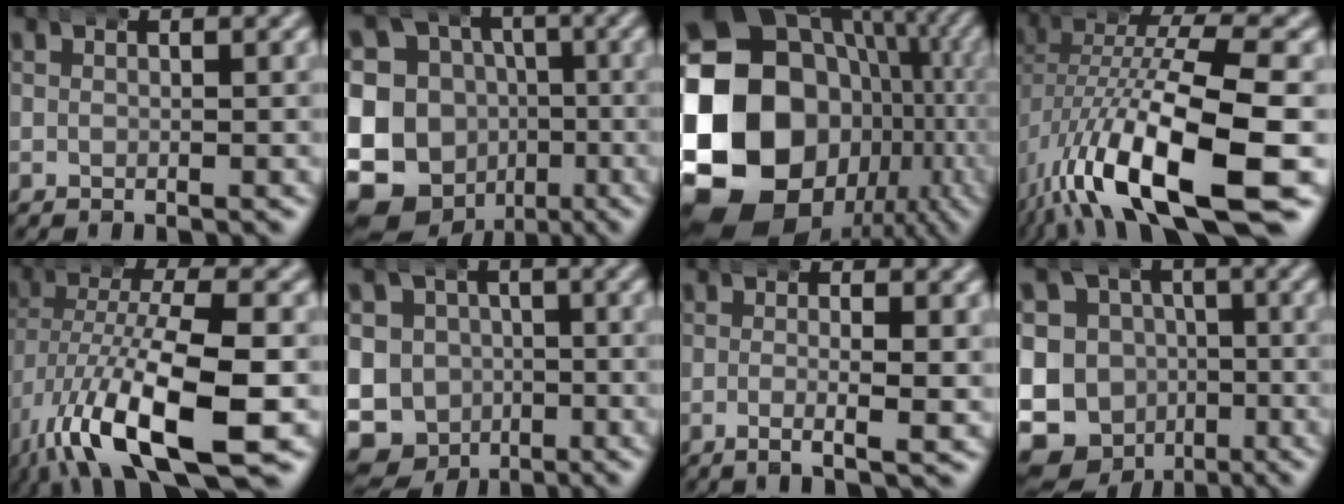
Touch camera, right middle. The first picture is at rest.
{"total": 20.3, "force": [-3.5, 18.1, 8.4], "torque": [-0.227, -0.077, -0.057]}
{"total": 25.7, "force": [-2.2, 19.5, 16.5], "torque": [-0.325, -0.065, -0.019]}
{"total": 11.7, "force": [-4.5, 5.0, 9.6], "torque": [-0.195, -0.030, -0.049]}
{"total": 9.3, "force": [-4.2, 3.4, 7.6], "torque": [-0.157, -0.030, -0.048]}
{"total": 17.8, "force": [-4.4, 16.7, 4.7], "torque": [-0.163, -0.070, -0.079]}
{"total": 2.5, "force": [-0.7, 0.0, 2.4], "torque": [-0.051, -0.012, -0.010]}
{"total": 20.2, "force": [-4.8, 18.6, 6.3], "torque": [-0.200, -0.080, -0.084]}